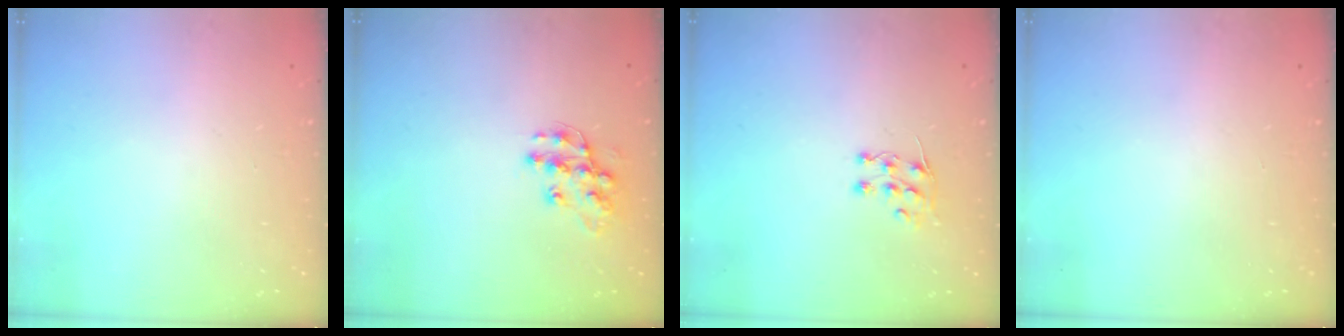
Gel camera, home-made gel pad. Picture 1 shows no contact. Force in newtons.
{"total": 12.2, "press": 12.2, "slide": 0.9}
{"total": 5.9, "press": 5.9, "slide": 0.5}
{"total": 0.0}